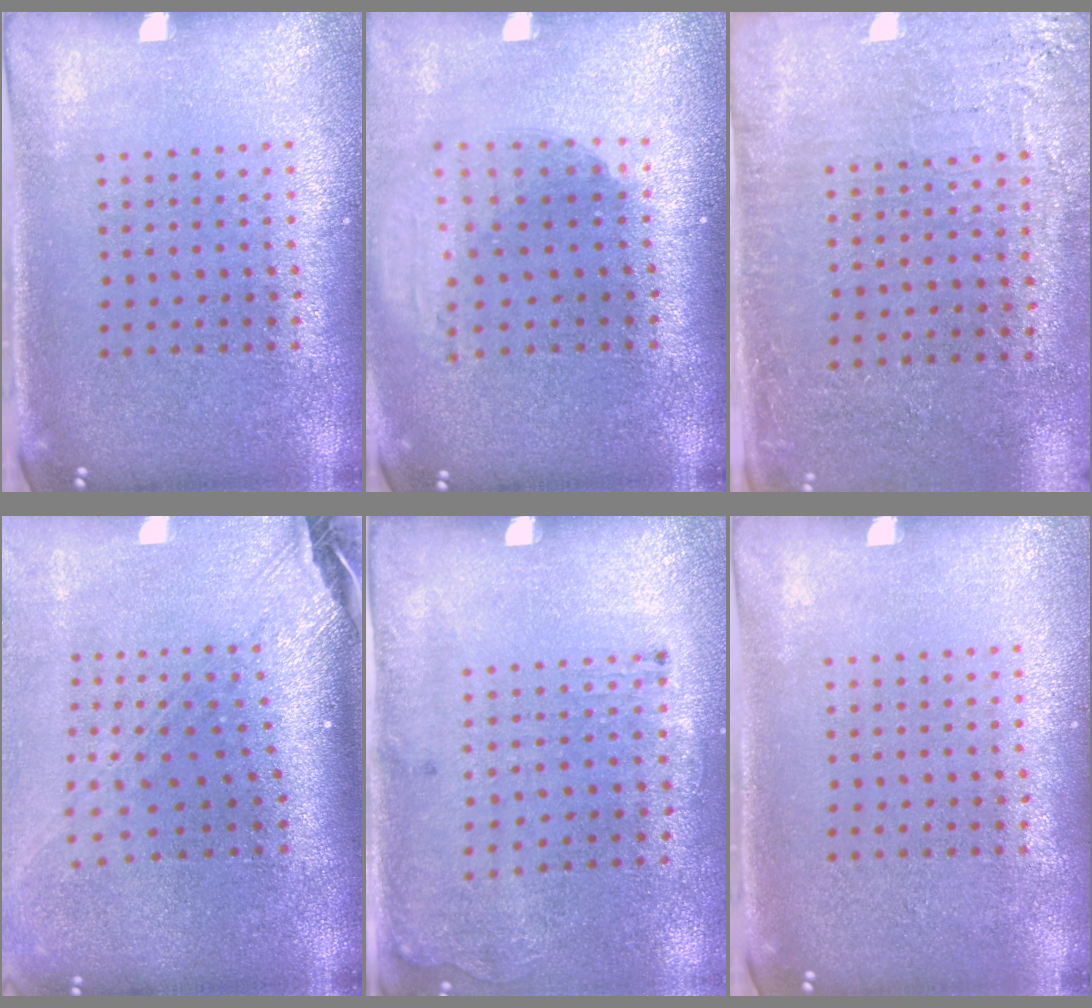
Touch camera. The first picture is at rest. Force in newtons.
{"total": 1.9, "press": 1.5, "slide": 1.2}
{"total": 2.8, "press": 2.7, "slide": 0.7}
{"total": 3.0, "press": 2.1, "slide": 2.1}
{"total": 1.8, "press": 1.2, "slide": 1.3}
{"total": 0.0}